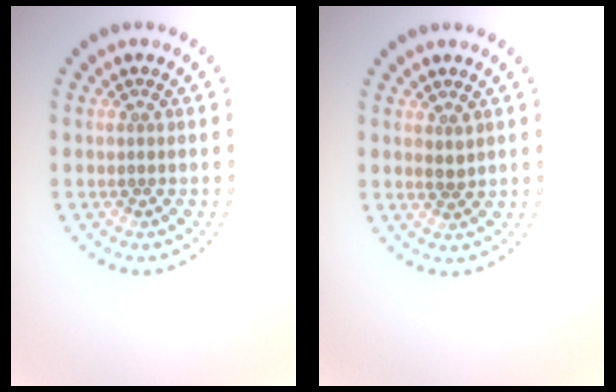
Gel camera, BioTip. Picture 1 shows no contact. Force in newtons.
{"total": 1.0, "press": 0.9, "slide": 0.4}